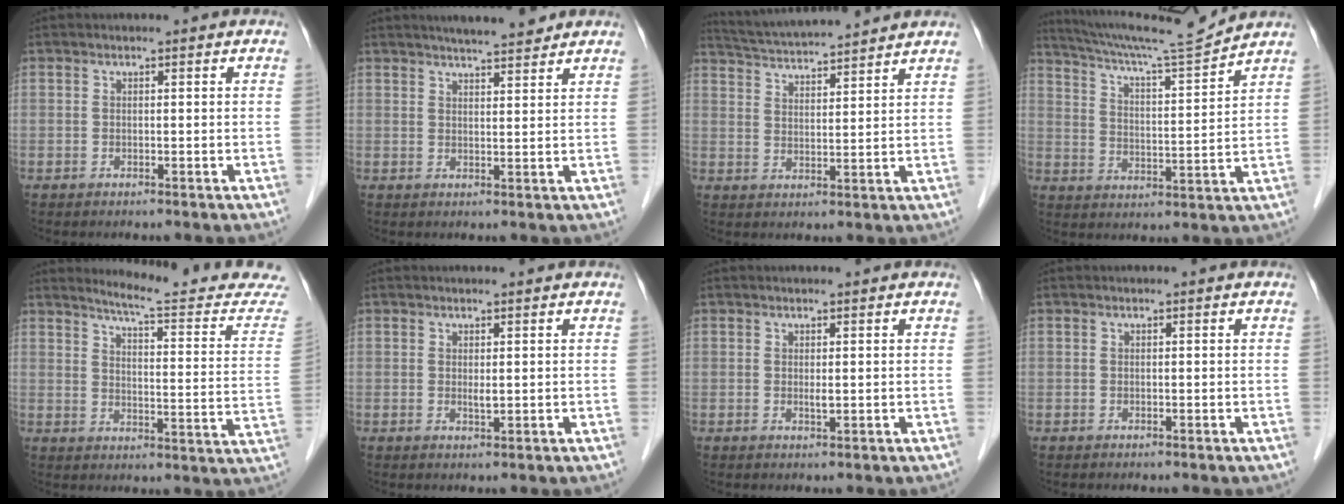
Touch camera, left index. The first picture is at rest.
{"total": 7.1, "force": [6.2, 0.8, 3.2], "torque": [-0.049, 0.013, 0.090]}
{"total": 12.7, "force": [11.9, 0.3, 4.6], "torque": [-0.090, 0.024, 0.185]}
{"total": 12.4, "force": [11.8, -1.8, 3.4], "torque": [-0.066, -0.021, 0.193]}
{"total": 16.6, "force": [15.9, 0.1, 4.6], "torque": [-0.060, -0.091, 0.184]}
{"total": 1.2, "force": [0.5, 0.3, 1.1], "torque": [-0.021, -0.003, 0.009]}
{"total": 0.9, "force": [0.3, 0.2, 0.8], "torque": [-0.020, -0.001, 0.006]}
{"total": 0.0}